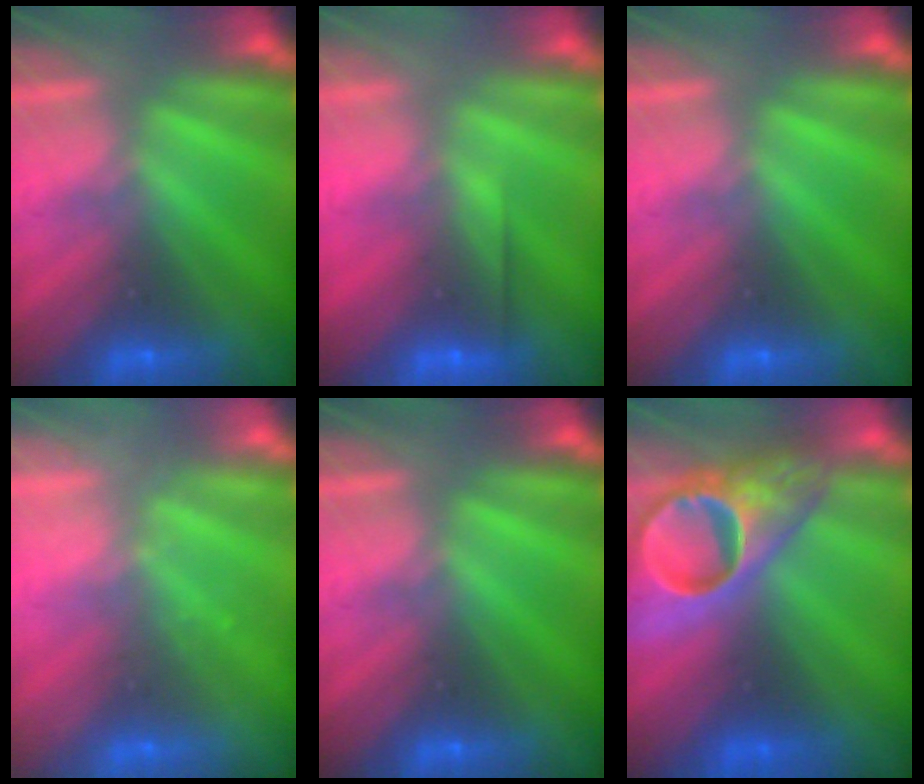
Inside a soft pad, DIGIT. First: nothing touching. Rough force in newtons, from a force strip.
{"total": 2.6}
{"total": 0.0}
{"total": 2.1}
{"total": 0.0}
{"total": 8.1}